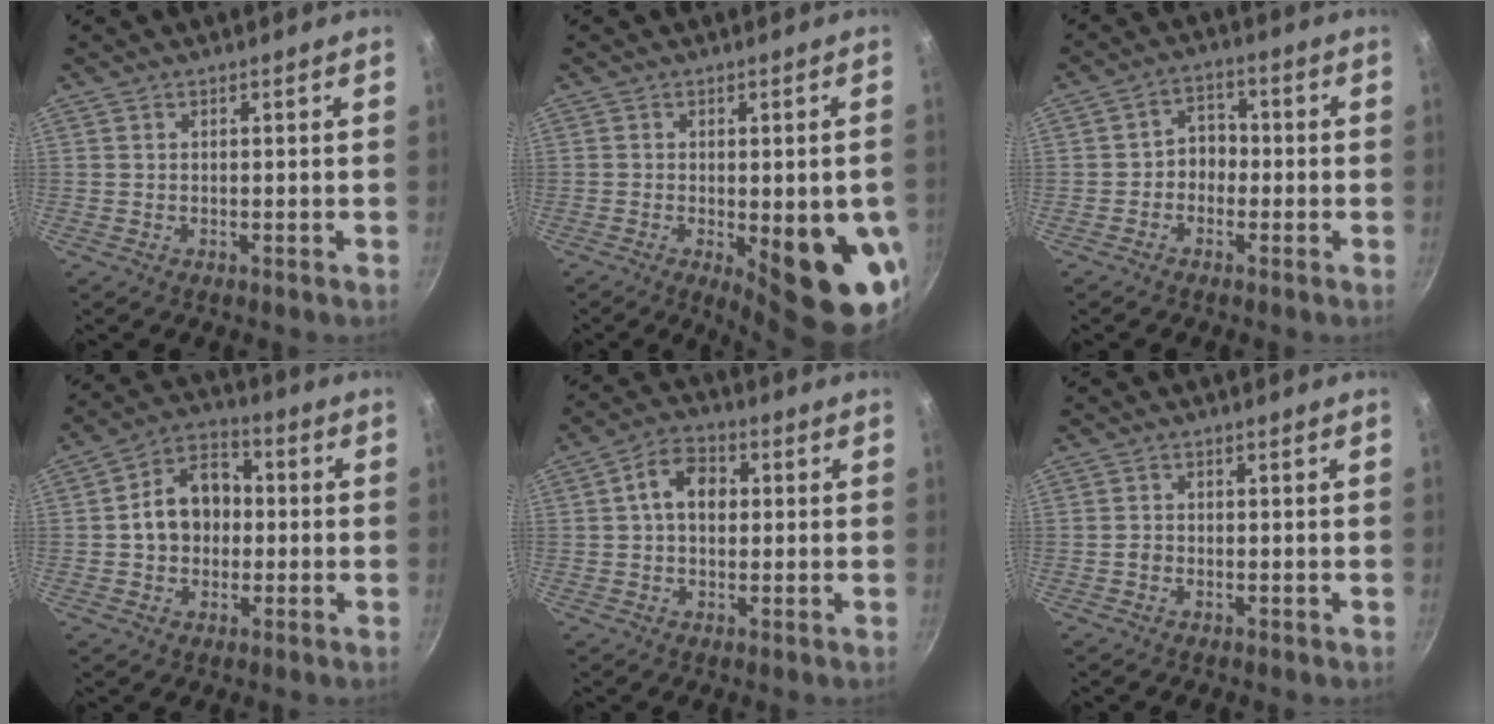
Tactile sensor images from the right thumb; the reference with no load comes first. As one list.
[{"total": 15.6, "force": [-3.6, 5.1, 14.2], "torque": [-0.154, -0.007, -0.035]}, {"total": 4.7, "force": [-1.1, 3.8, 2.5], "torque": [-0.005, 0.023, -0.027]}, {"total": 11.3, "force": [-0.1, 8.8, 7.1], "torque": [-0.081, 0.028, -0.016]}, {"total": 7.9, "force": [1.0, 5.6, 5.5], "torque": [-0.071, 0.017, 0.005]}, {"total": 1.3, "force": [-0.5, 1.1, 0.5], "torque": [-0.007, 0.006, -0.008]}]